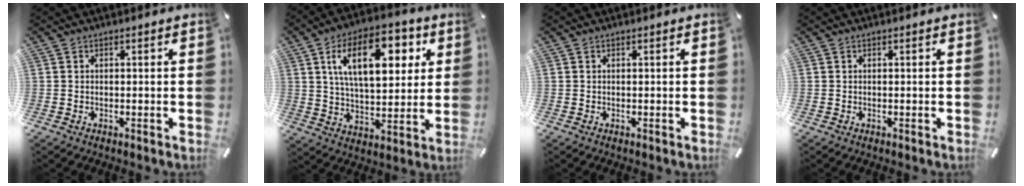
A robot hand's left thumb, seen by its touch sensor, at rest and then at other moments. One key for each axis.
{"total": 18.5, "fx": 7.0, "fy": 9.9, "fz": 14.0, "tx": -0.216, "ty": -0.002, "tz": 0.113}
{"total": 0.0}
{"total": 0.0}